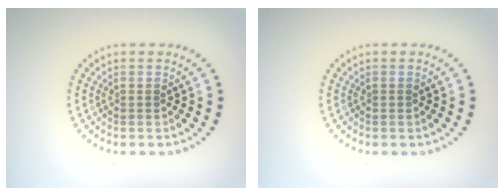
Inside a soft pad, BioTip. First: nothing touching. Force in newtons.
{"total": 0.0}